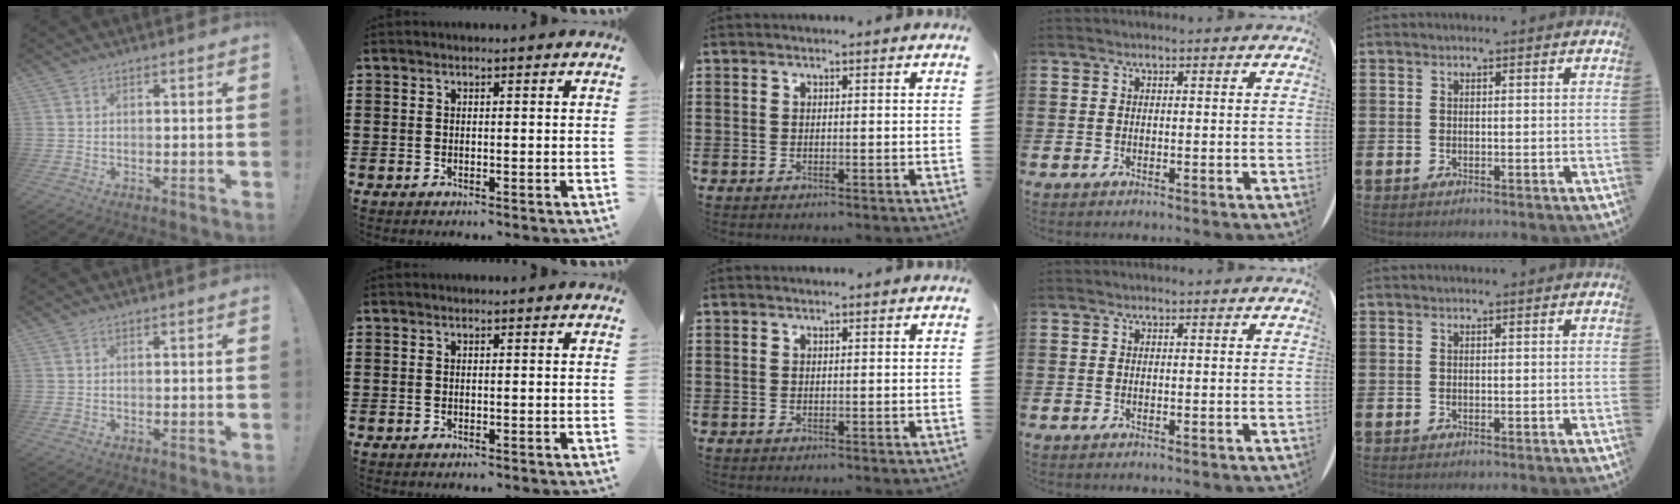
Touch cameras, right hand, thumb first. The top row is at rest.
{}